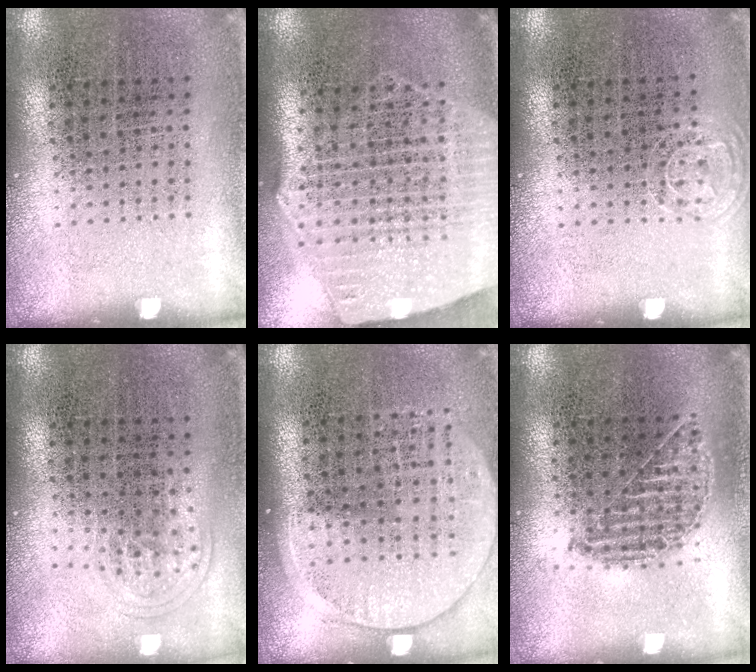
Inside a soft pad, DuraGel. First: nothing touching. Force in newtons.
{"total": 2.7, "press": 2.3, "slide": 1.4}
{"total": 0.6, "press": 0.6, "slide": 0.3}
{"total": 1.0, "press": 0.6, "slide": 0.7}
{"total": 1.4, "press": 1.3, "slide": 0.6}
{"total": 1.0, "press": 0.9, "slide": 0.3}